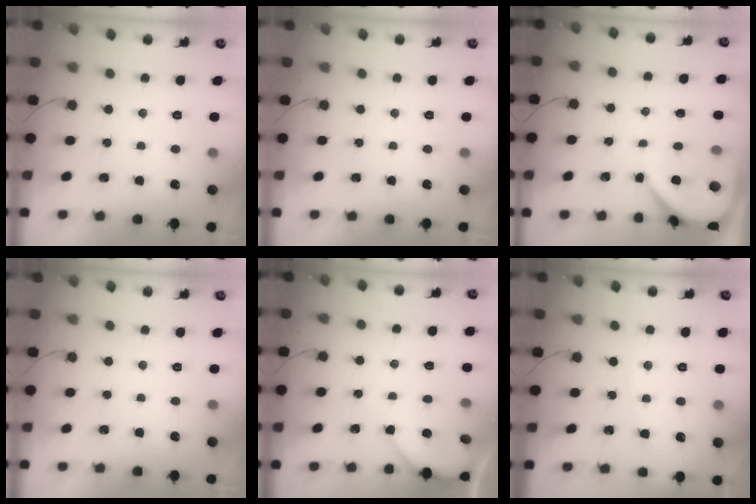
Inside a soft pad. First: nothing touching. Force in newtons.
{"total": 0.0}
{"total": 3.3, "press": 3.3, "slide": 0.6}
{"total": 0.0}
{"total": 3.1, "press": 3.1, "slide": 0.2}
{"total": 2.7, "press": 2.7, "slide": 0.5}